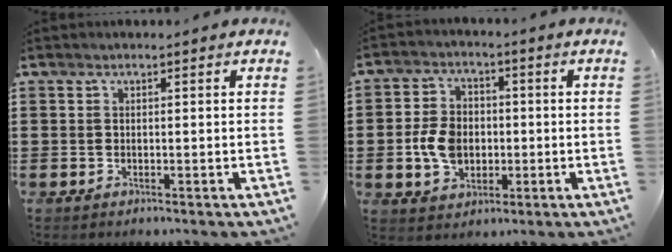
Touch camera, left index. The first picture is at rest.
{"total": 7.2, "force": [-1.0, 5.4, 4.6], "torque": [-0.110, 0.003, -0.025]}